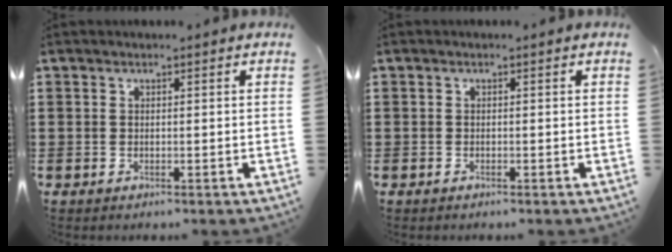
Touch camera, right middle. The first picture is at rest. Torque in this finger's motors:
{"motor_torque": [-0.40, 0.00, 0.06, 0.09]}